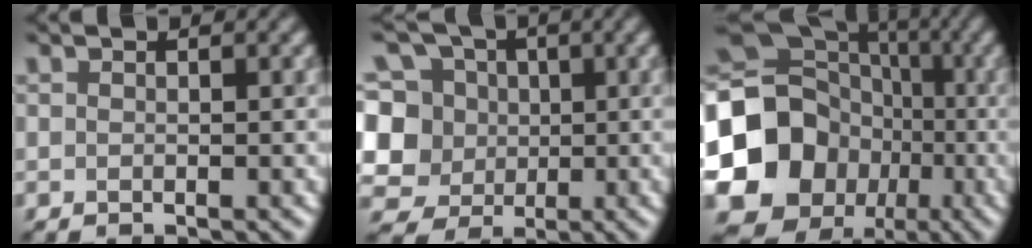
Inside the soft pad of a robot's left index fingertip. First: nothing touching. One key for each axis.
{"total": 10.4, "fx": 0.9, "fy": 9.8, "fz": 3.4, "tx": -0.110, "ty": 0.025, "tz": 0.005}
{"total": 17.2, "fx": -3.2, "fy": 15.3, "fz": 7.2, "tx": -0.151, "ty": -0.014, "tz": -0.082}